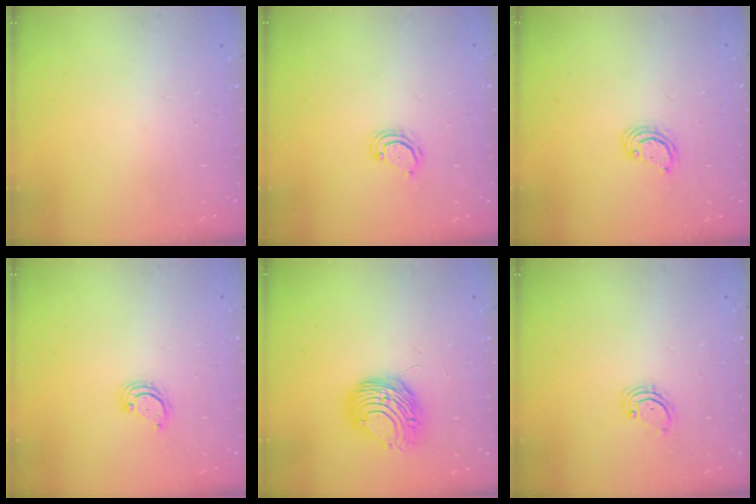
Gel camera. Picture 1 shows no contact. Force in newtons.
{"total": 3.6, "press": 3.6, "slide": 0.4}
{"total": 3.1, "press": 3.1, "slide": 0.3}
{"total": 2.8, "press": 2.8, "slide": 0.2}
{"total": 10.0, "press": 9.9, "slide": 1.2}
{"total": 2.1, "press": 2.1, "slide": 0.3}